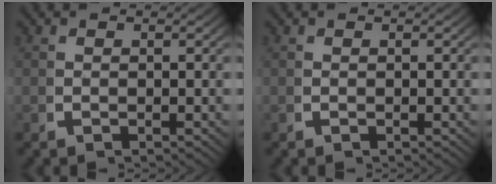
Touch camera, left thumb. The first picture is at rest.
{"total": 0.0}